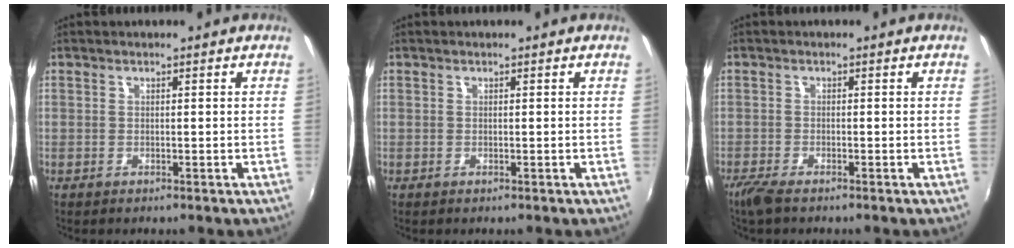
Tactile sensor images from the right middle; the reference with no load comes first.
{"total": 0.0}
{"total": 3.5, "force": [-2.7, 0.5, 2.1], "torque": [-0.054, -0.012, -0.054]}